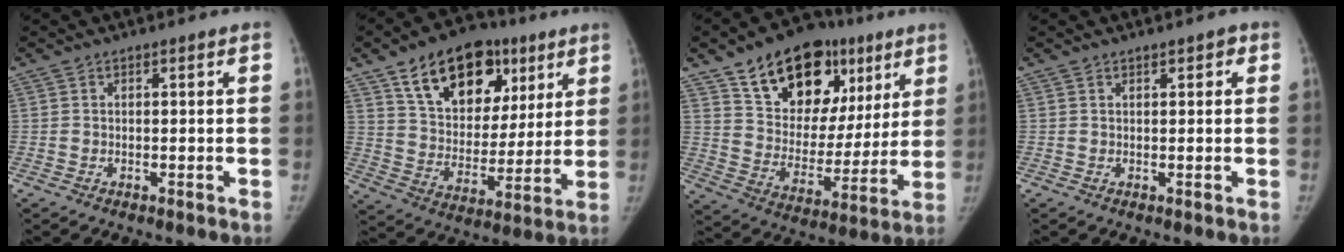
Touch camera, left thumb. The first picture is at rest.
{"total": 21.7, "force": [11.3, 13.8, 12.3], "torque": [-0.145, -0.020, 0.187]}
{"total": 24.7, "force": [13.2, 15.1, 14.4], "torque": [-0.167, -0.013, 0.217]}
{"total": 1.6, "force": [0.8, 0.8, 1.0], "torque": [-0.003, 0.001, 0.009]}